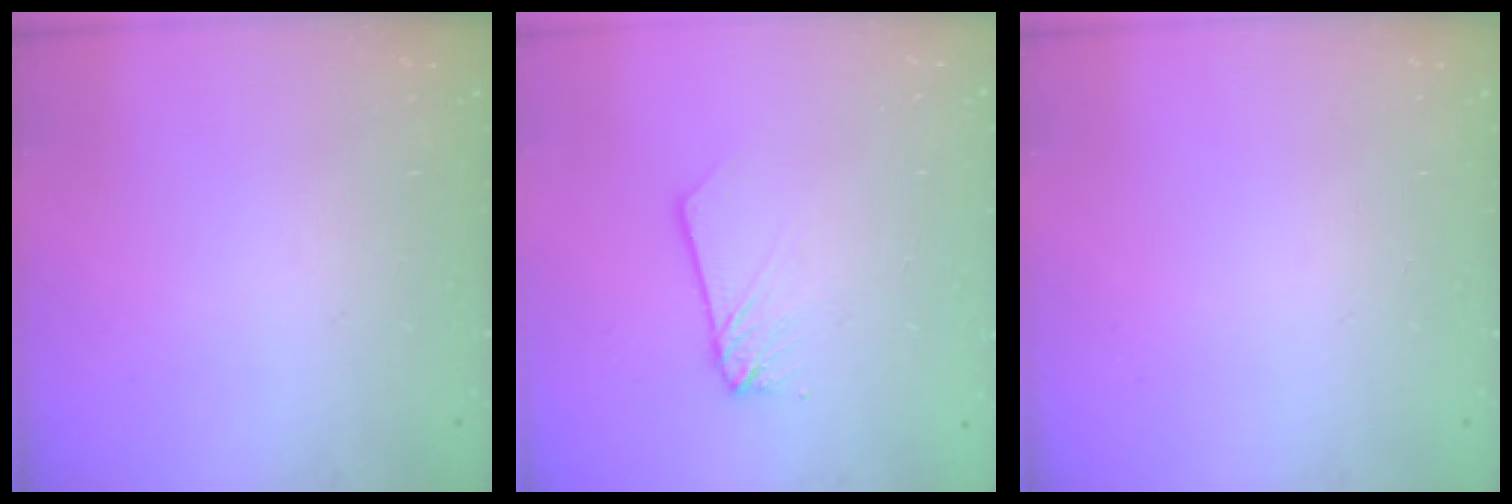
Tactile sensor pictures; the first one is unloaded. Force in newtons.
{"total": 2.5, "press": 2.5, "slide": 0.1}
{"total": 0.0}